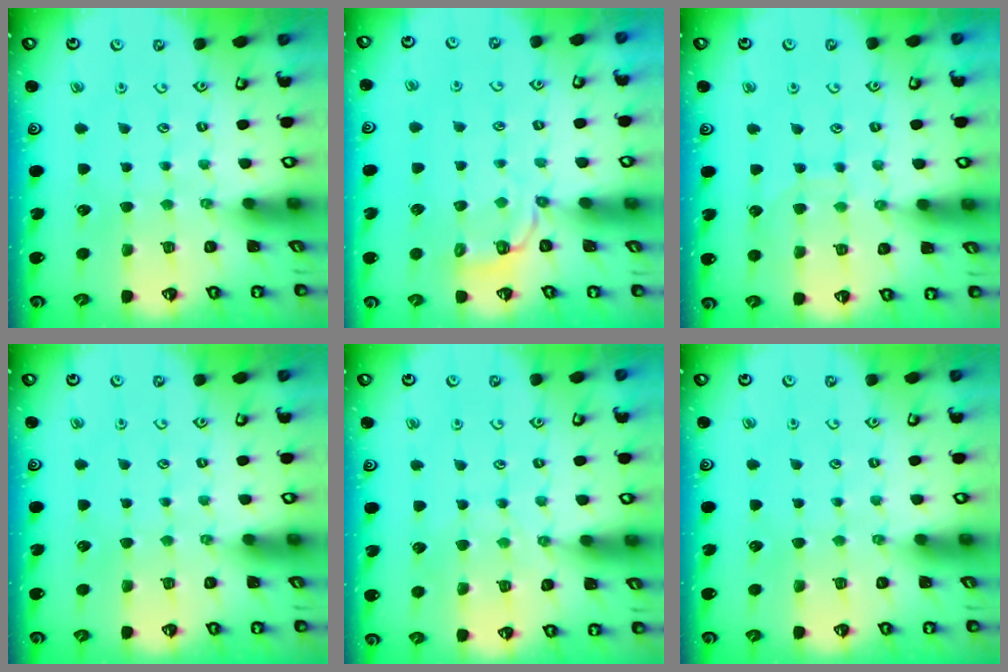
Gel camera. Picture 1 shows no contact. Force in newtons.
{"total": 3.3, "press": 1.8, "slide": 2.7}
{"total": 6.7, "press": 6.7, "slide": 0.6}
{"total": 0.0}
{"total": 5.5, "press": 5.4, "slide": 0.7}
{"total": 0.0}